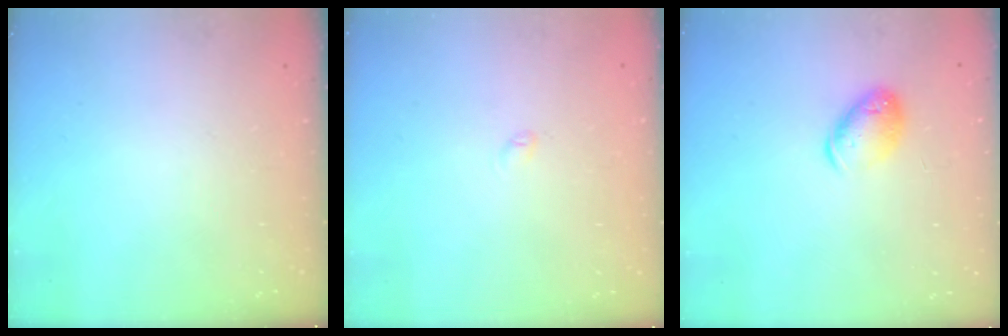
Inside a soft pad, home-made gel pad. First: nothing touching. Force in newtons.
{"total": 2.3, "press": 2.3, "slide": 0.3}
{"total": 10.2, "press": 10.1, "slide": 1.4}